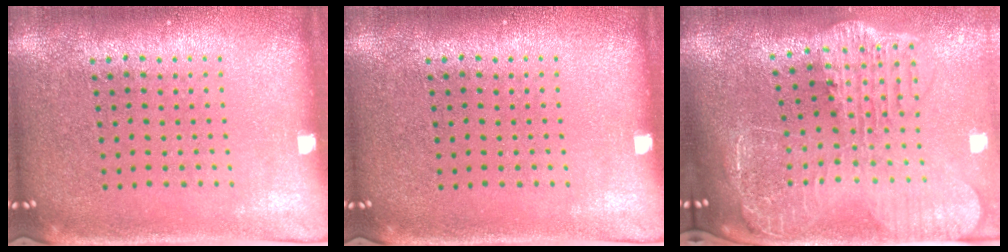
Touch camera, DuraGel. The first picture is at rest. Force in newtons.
{"total": 0.0}
{"total": 3.8, "press": 3.0, "slide": 2.3}